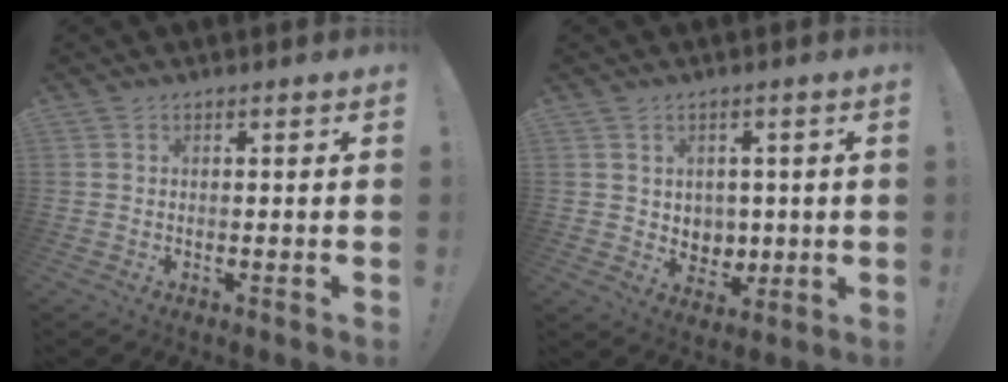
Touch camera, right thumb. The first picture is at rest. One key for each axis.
{"total": 5.8, "fx": 2.5, "fy": 5.1, "fz": 1.1, "tx": -0.011, "ty": -0.026, "tz": 0.054}